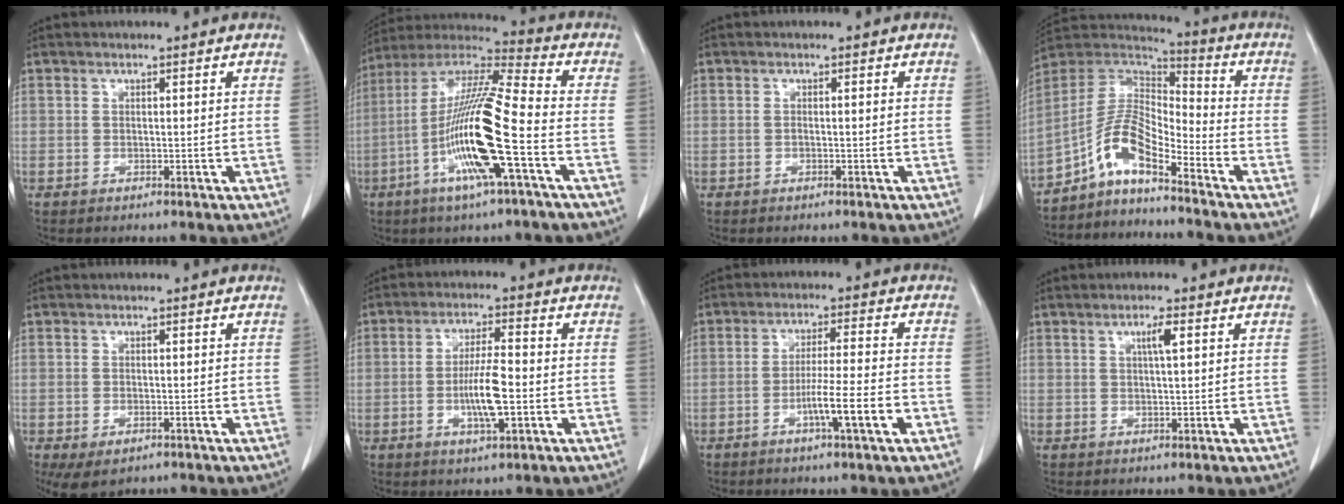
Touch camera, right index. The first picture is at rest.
{"total": 17.5, "force": [-5.1, 0.5, 16.8], "torque": [-0.335, -0.007, -0.104]}
{"total": 0.7, "force": [-0.1, 0.1, 0.7], "torque": [-0.014, 0.002, 0.001]}
{"total": 9.3, "force": [-6.2, 2.2, 6.6], "torque": [-0.140, 0.024, -0.121]}
{"total": 4.7, "force": [-2.7, 2.7, 2.8], "torque": [-0.050, -0.009, -0.037]}
{"total": 7.4, "force": [-1.5, 1.2, 7.1], "torque": [-0.135, -0.001, -0.027]}
{"total": 7.7, "force": [-3.0, -0.5, 7.1], "torque": [-0.118, -0.008, -0.053]}
{"total": 2.6, "force": [1.0, 0.1, 2.4], "torque": [-0.042, 0.000, 0.016]}